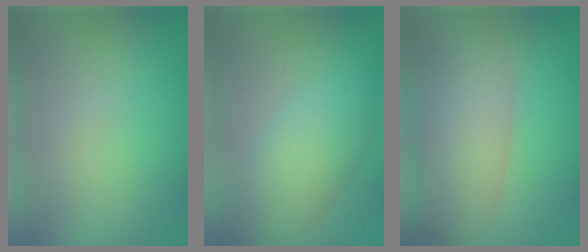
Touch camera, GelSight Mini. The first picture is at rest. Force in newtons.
{"total": 4.5, "press": 4.5, "slide": 0.0}
{"total": 7.6, "press": 7.6, "slide": 0.3}